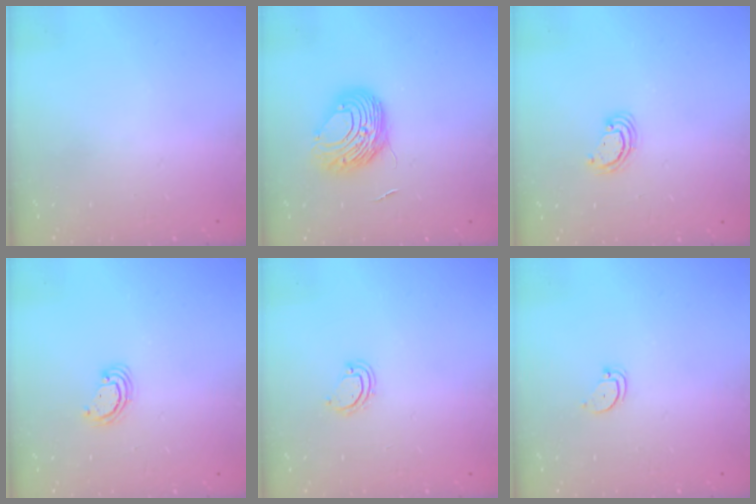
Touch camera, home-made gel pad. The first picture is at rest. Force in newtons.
{"total": 8.8, "press": 8.8, "slide": 0.8}
{"total": 2.8, "press": 2.8, "slide": 0.3}
{"total": 2.8, "press": 2.8, "slide": 0.3}
{"total": 3.7, "press": 3.7, "slide": 0.2}
{"total": 2.3, "press": 2.3, "slide": 0.2}